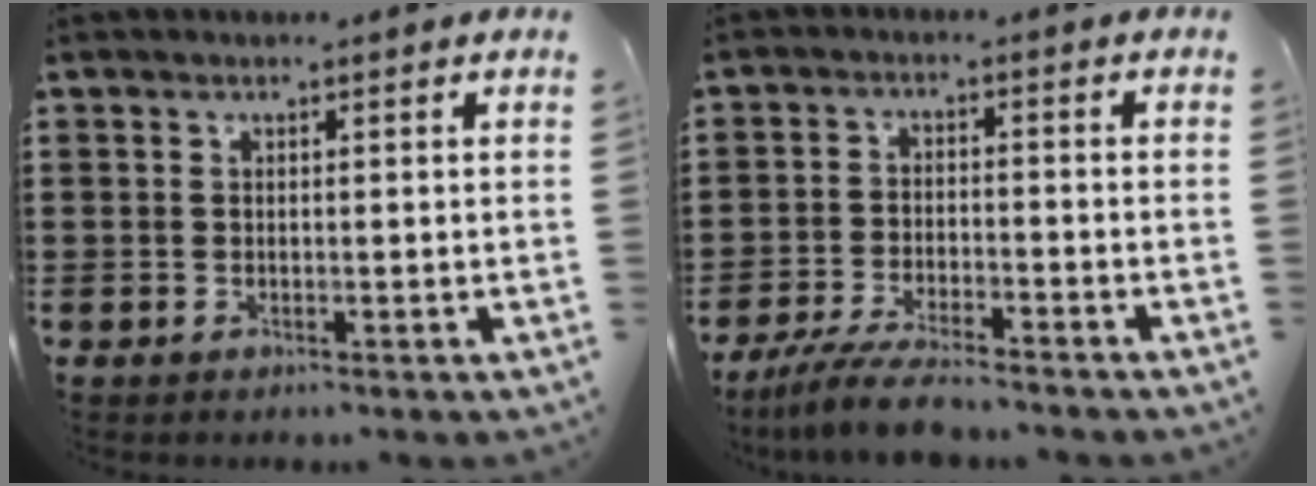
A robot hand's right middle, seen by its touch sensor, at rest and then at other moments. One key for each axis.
{"total": 6.0, "fx": -5.4, "fy": 0.5, "fz": 2.6, "tx": -0.060, "ty": -0.010, "tz": -0.103}